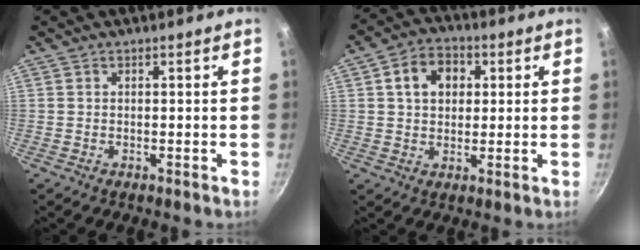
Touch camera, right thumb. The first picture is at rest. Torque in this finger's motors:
{"motor_torque": [-0.42, 0.61, 0.16, 0.08, 0.04]}